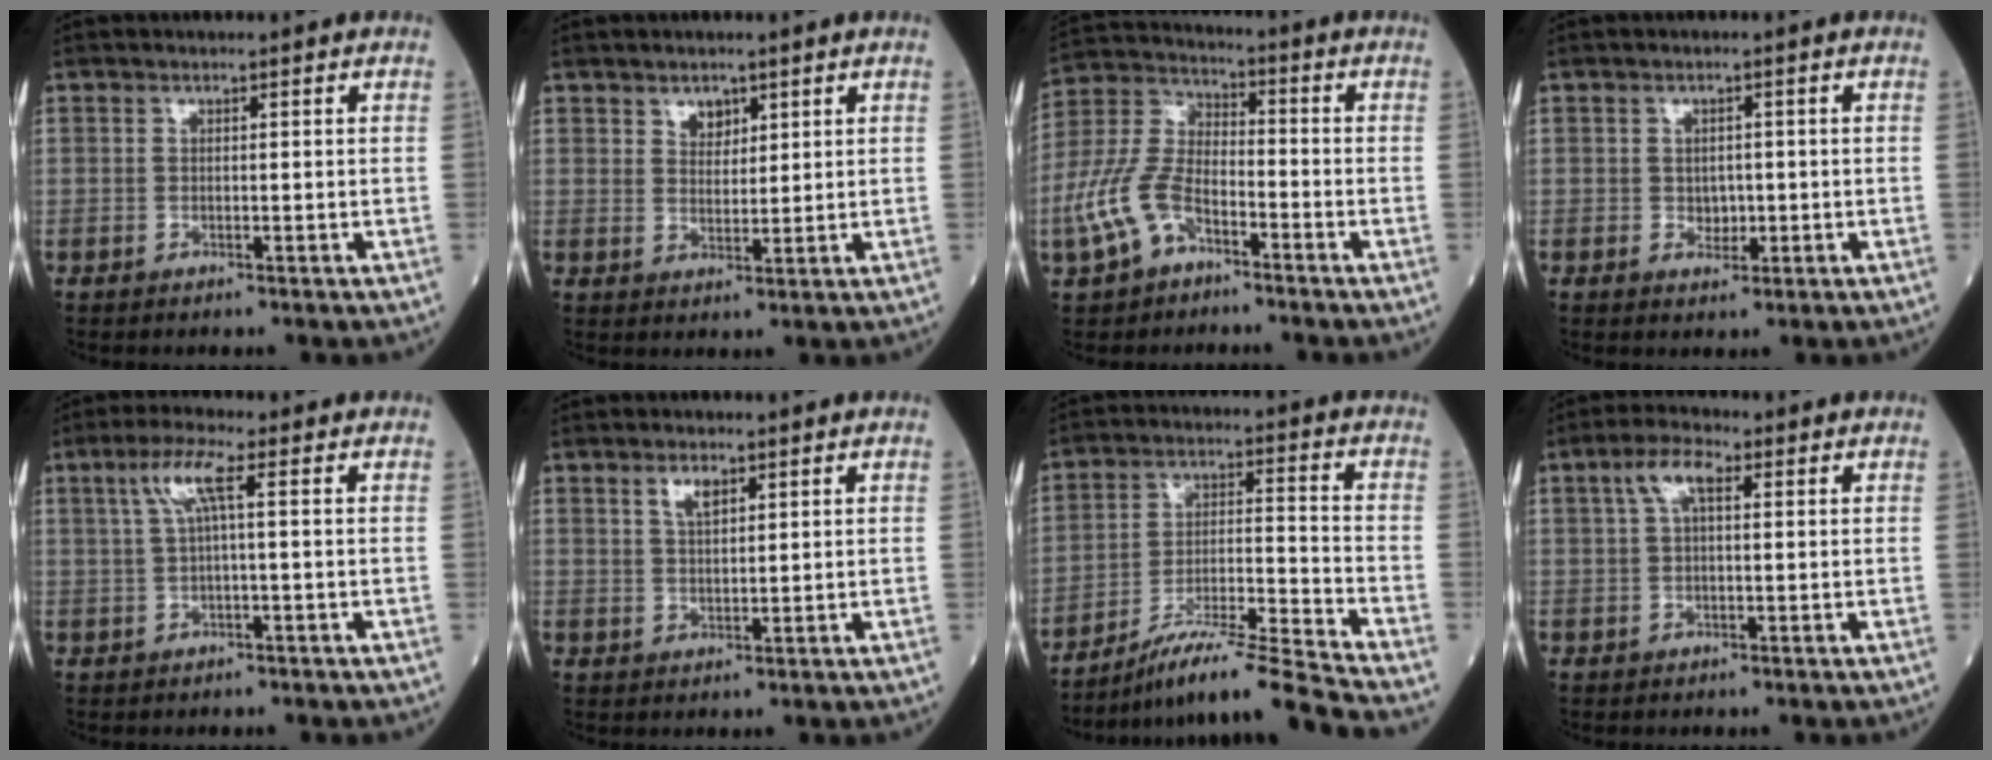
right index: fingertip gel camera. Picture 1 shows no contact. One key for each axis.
{"total": 2.9, "fx": 1.9, "fy": 1.8, "fz": 1.3, "tx": -0.020, "ty": 0.000, "tz": 0.035}
{"total": 10.7, "fx": -5.2, "fy": 5.7, "fz": 7.4, "tx": -0.186, "ty": 0.012, "tz": -0.105}
{"total": 2.1, "fx": -0.3, "fy": 1.6, "fz": 1.2, "tx": -0.014, "ty": 0.003, "tz": -0.002}
{"total": 4.5, "fx": 1.2, "fy": 0.1, "fz": 4.3, "tx": -0.095, "ty": 0.019, "tz": 0.028}
{"total": 3.1, "fx": 1.7, "fy": 1.2, "fz": 2.2, "tx": -0.044, "ty": 0.003, "tz": 0.034}
{"total": 13.3, "fx": -11.9, "fy": -2.6, "fz": 5.4, "tx": -0.085, "ty": 0.011, "tz": -0.207}
{"total": 4.6, "fx": 1.6, "fy": 1.6, "fz": 4.0, "tx": -0.086, "ty": 0.021, "tz": 0.031}